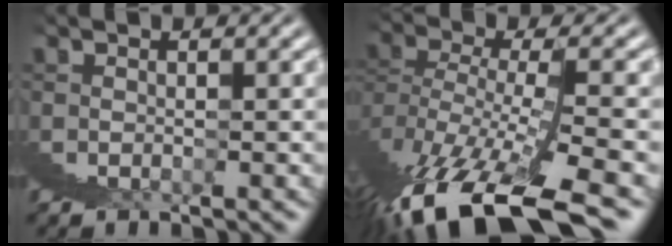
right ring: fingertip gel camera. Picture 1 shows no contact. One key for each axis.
{"total": 6.2, "fx": -3.3, "fy": 1.4, "fz": 5.1, "tx": -0.114, "ty": -0.014, "tz": -0.038}